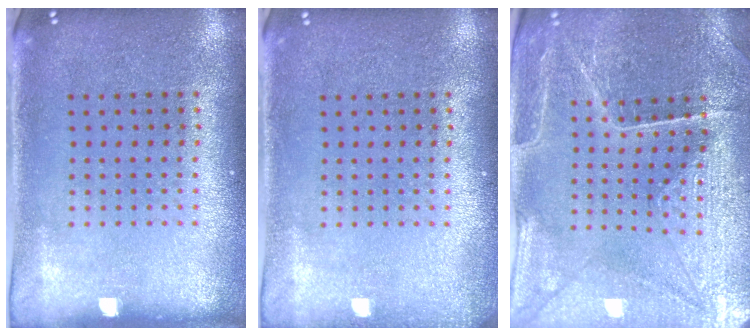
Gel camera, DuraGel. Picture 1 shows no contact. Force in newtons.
{"total": 0.9, "press": 0.8, "slide": 0.2}
{"total": 3.4, "press": 3.4, "slide": 0.3}